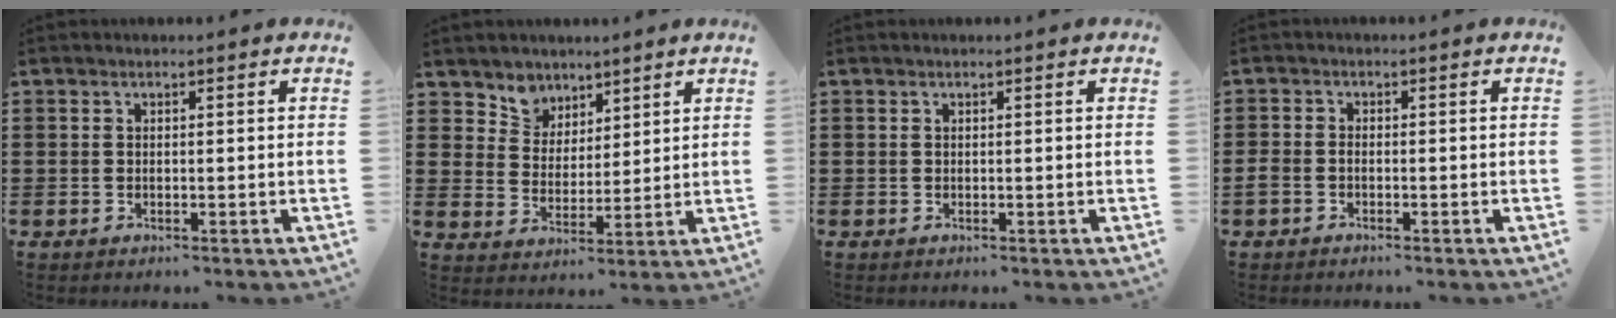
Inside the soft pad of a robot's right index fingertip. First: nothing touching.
{"total": 5.1, "force": [3.8, 3.5, -0.1], "torque": [-0.028, -0.007, 0.069]}
{"total": 0.0}
{"total": 1.5, "force": [-1.1, 0.8, 0.6], "torque": [-0.016, 0.002, -0.022]}